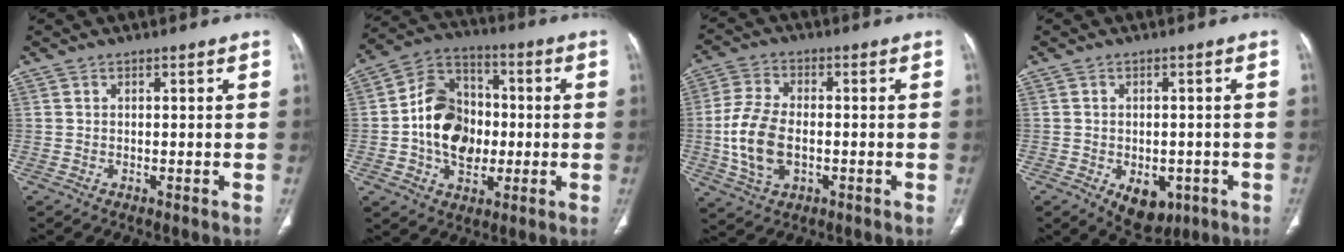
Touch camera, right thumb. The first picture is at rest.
{"total": 15.5, "force": [-1.2, 11.6, 10.1], "torque": [-0.140, 0.029, -0.021]}
{"total": 11.3, "force": [-1.7, 6.9, 8.8], "torque": [-0.183, 0.008, -0.030]}
{"total": 7.3, "force": [-2.9, 4.8, 4.8], "torque": [-0.046, 0.005, -0.025]}